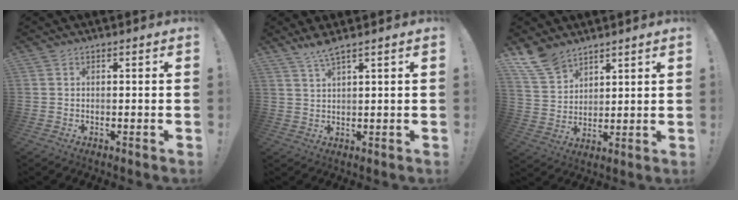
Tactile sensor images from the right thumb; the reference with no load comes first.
{"total": 4.2, "force": [3.3, 0.0, 2.7], "torque": [-0.055, -0.013, 0.055]}
{"total": 10.4, "force": [8.2, 5.6, 3.0], "torque": [-0.068, -0.055, 0.164]}